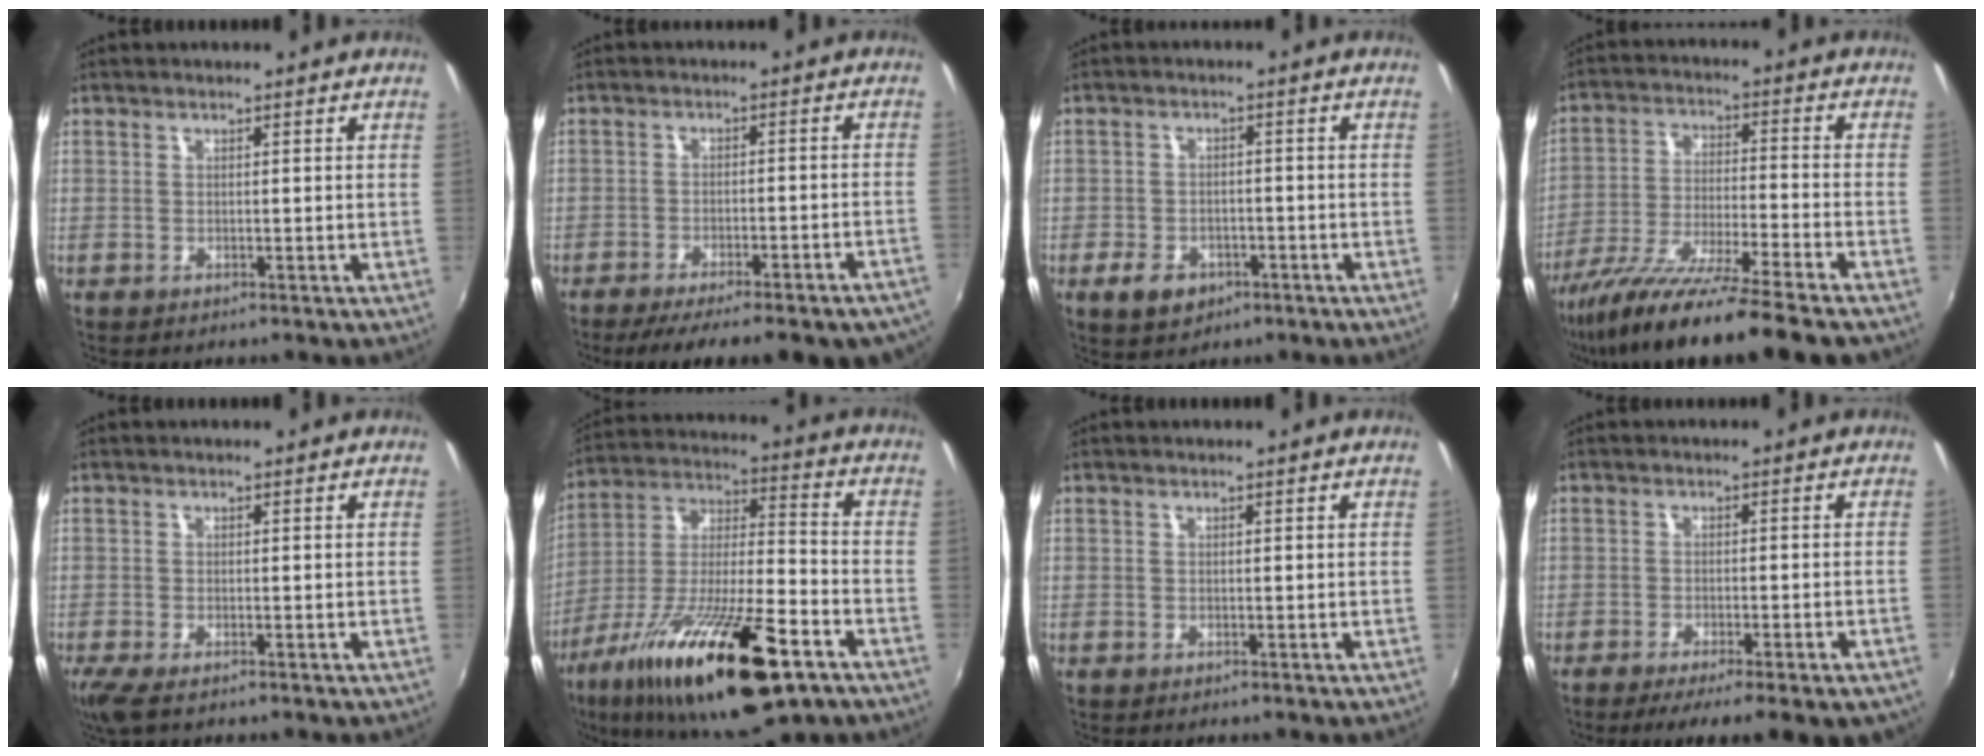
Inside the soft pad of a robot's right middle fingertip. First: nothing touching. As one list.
[{"total": 18.8, "force": [-15.5, 3.9, 9.8], "torque": [-0.155, -0.036, -0.197]}, {"total": 6.4, "force": [-3.4, 4.3, 3.3], "torque": [-0.086, -0.002, -0.048]}, {"total": 18.4, "force": [-14.8, -0.2, 11.0], "torque": [-0.206, -0.051, -0.251]}, {"total": 2.7, "force": [-1.6, 0.2, 2.1], "torque": [-0.045, -0.011, -0.031]}, {"total": 27.0, "force": [-14.3, 7.5, 21.6], "torque": [-0.382, -0.047, -0.243]}, {"total": 0.0}, {"total": 10.5, "force": [-7.6, 1.4, 7.1], "torque": [-0.117, -0.037, -0.103]}]